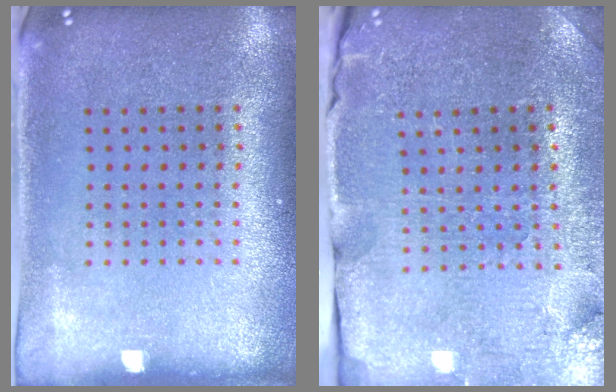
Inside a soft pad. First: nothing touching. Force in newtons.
{"total": 3.7, "press": 3.6, "slide": 0.4}